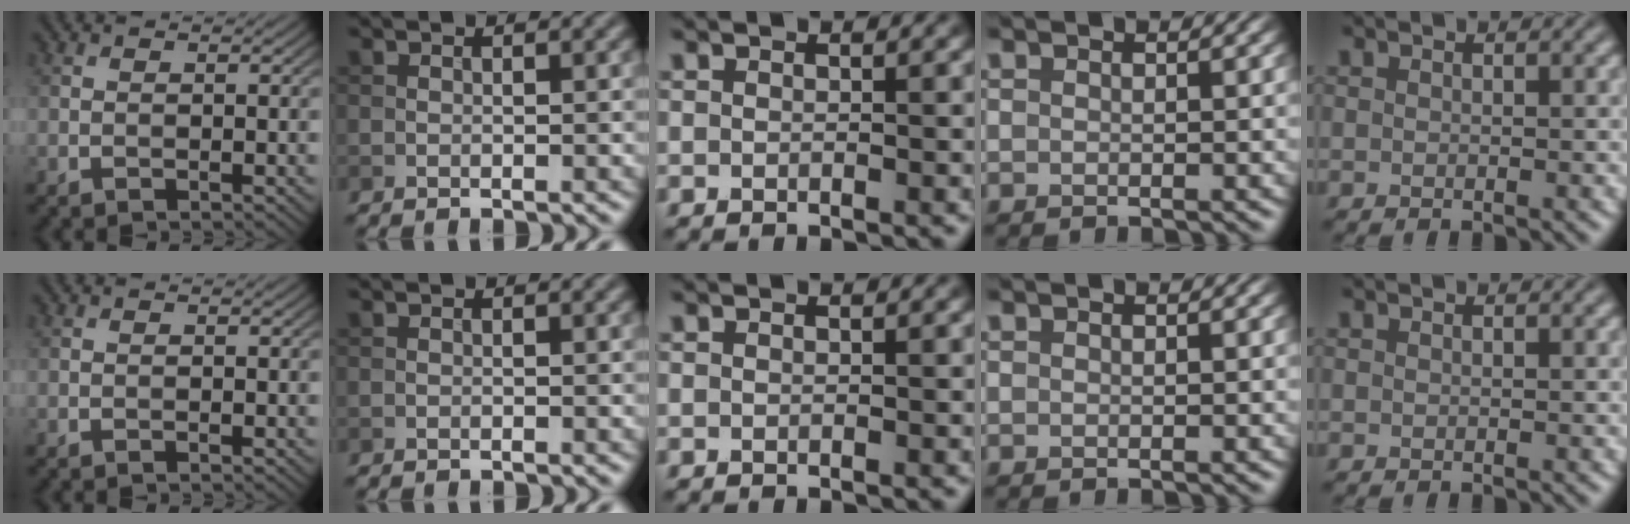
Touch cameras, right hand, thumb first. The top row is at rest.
{}